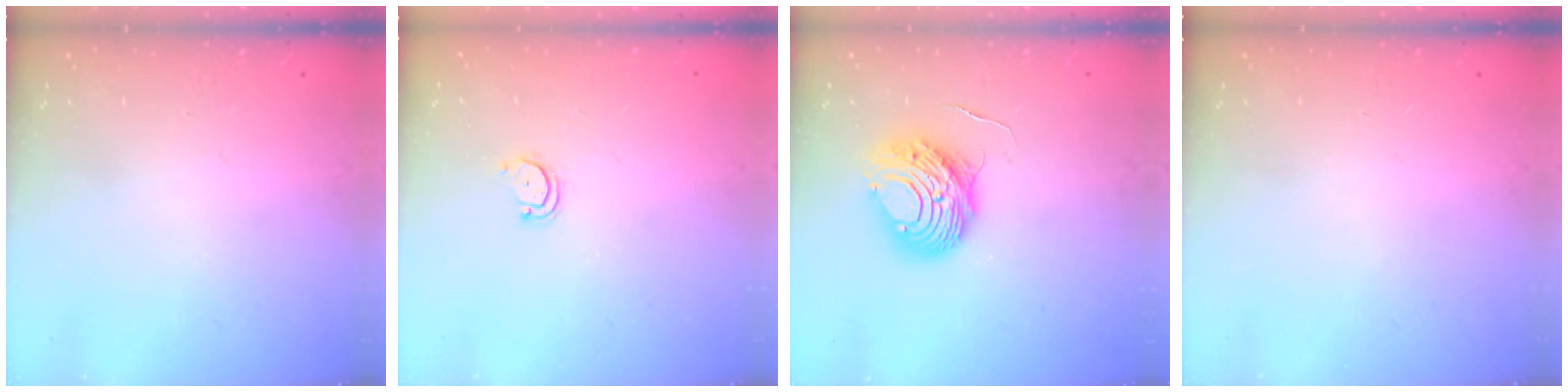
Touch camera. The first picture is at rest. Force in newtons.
{"total": 3.0, "press": 3.0, "slide": 0.2}
{"total": 11.1, "press": 11.1, "slide": 0.9}
{"total": 0.0}